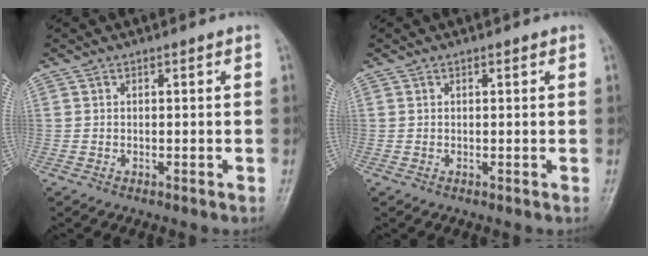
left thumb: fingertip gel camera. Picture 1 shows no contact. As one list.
[{"total": 0.6, "force": [0.4, 0.2, 0.4], "torque": [-0.006, -0.001, 0.004]}]